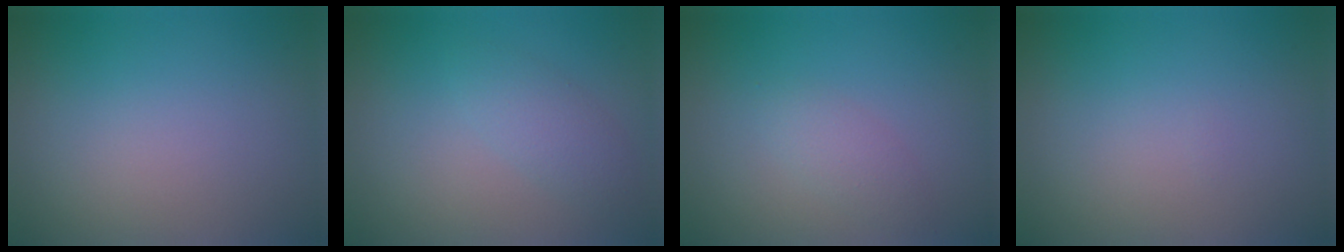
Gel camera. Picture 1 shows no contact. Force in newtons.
{"total": 2.1, "press": 2.1, "slide": 0.1}
{"total": 1.7, "press": 1.7, "slide": 0.0}
{"total": 0.0}